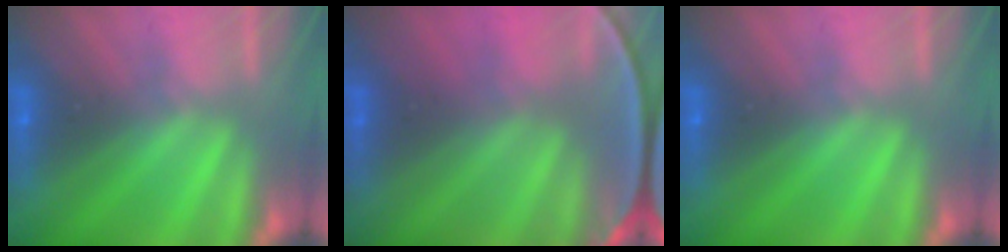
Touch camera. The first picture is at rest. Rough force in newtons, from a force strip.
{"total": 10.0}
{"total": 0.0}